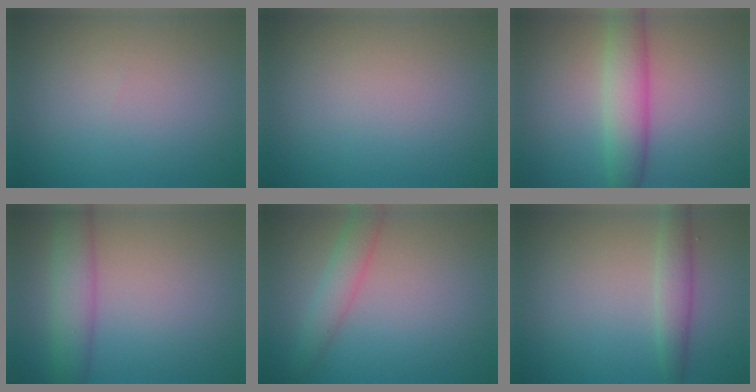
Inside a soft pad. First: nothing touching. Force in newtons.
{"total": 0.0}
{"total": 4.5, "press": 4.5, "slide": 0.1}
{"total": 4.0, "press": 4.0, "slide": 0.1}
{"total": 2.7, "press": 2.7, "slide": 0.2}
{"total": 2.4, "press": 2.4, "slide": 0.1}